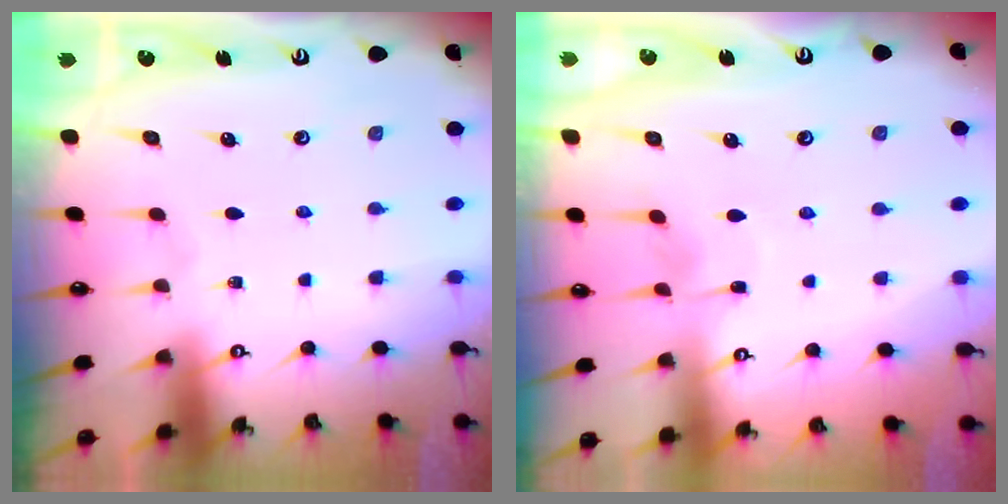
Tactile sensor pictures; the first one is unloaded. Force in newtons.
{"total": 3.0, "press": 2.9, "slide": 0.3}